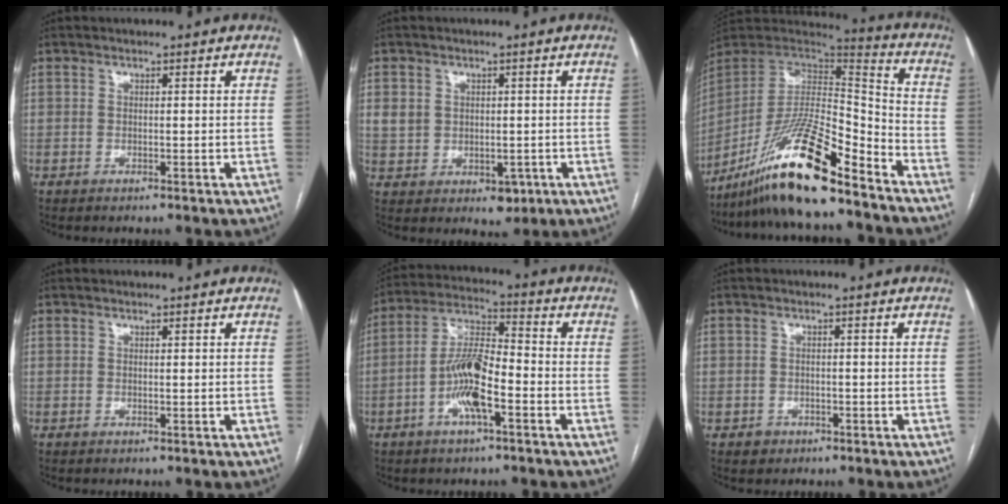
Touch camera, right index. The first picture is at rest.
{"total": 6.5, "force": [-0.3, 5.4, 3.7], "torque": [-0.052, 0.009, 0.014]}
{"total": 19.7, "force": [-14.4, 2.5, 13.2], "torque": [-0.261, -0.010, -0.263]}
{"total": 0.0}
{"total": 9.8, "force": [-3.5, 2.2, 8.9], "torque": [-0.181, 0.010, -0.067]}
{"total": 2.2, "force": [-1.1, 1.9, 0.1], "torque": [0.002, 0.009, -0.015]}